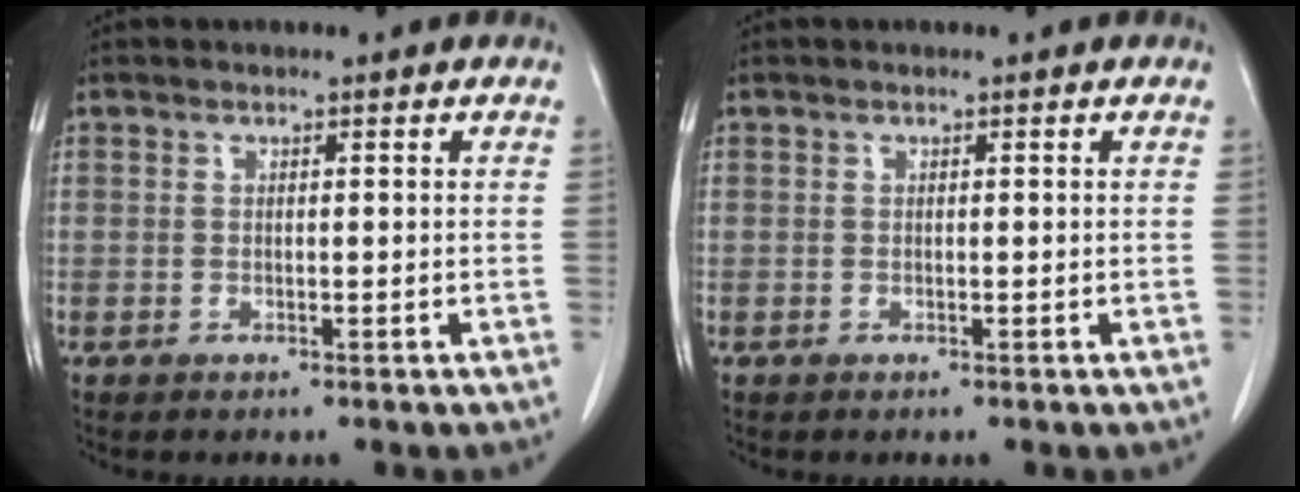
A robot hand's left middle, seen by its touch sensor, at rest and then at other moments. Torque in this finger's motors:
{"motor_torque": [-0.05, 0.05, 0.06, 0.00]}